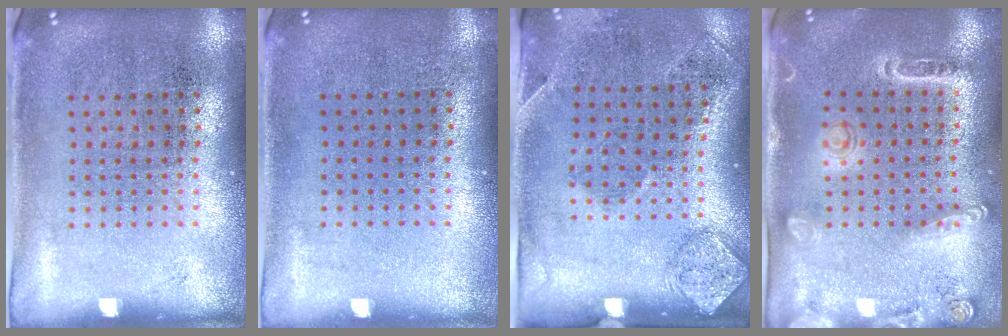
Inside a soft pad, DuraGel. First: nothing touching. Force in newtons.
{"total": 0.0}
{"total": 1.9, "press": 1.2, "slide": 1.5}
{"total": 1.7, "press": 1.5, "slide": 0.8}